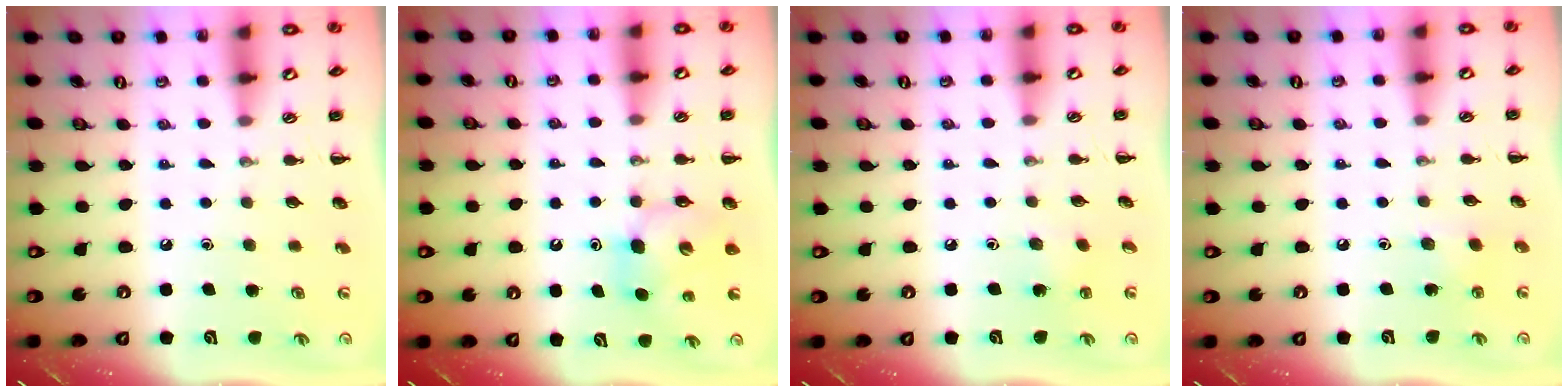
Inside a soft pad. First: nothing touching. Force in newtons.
{"total": 6.5, "press": 6.5, "slide": 1.0}
{"total": 2.7, "press": 2.6, "slide": 0.9}
{"total": 3.5, "press": 3.3, "slide": 1.1}